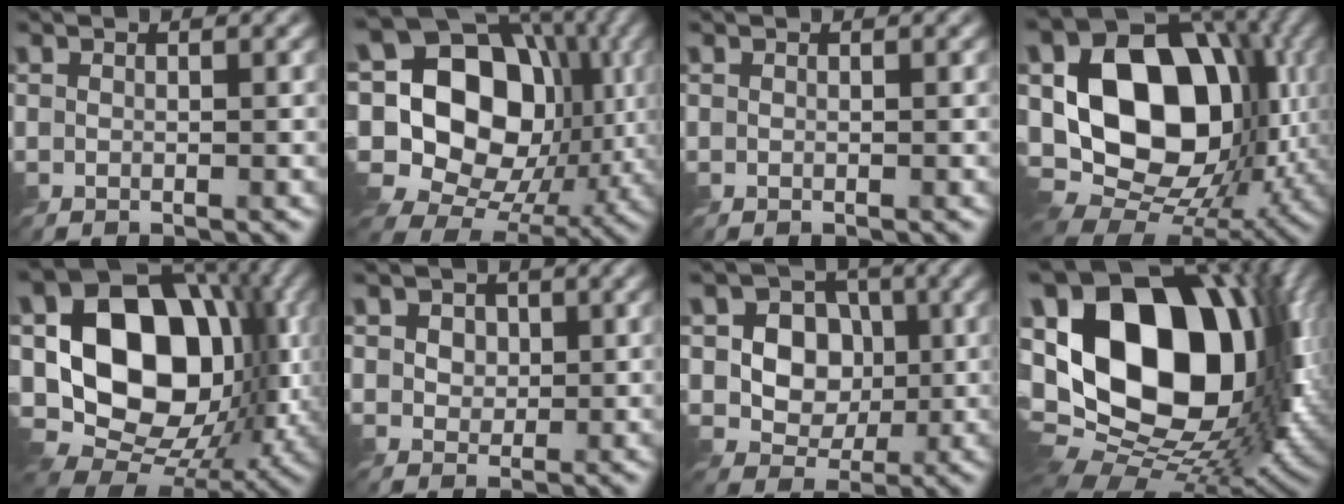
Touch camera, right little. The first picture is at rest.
{"total": 19.5, "force": [2.6, 15.3, 11.9], "torque": [-0.243, 0.042, 0.042]}
{"total": 0.0}
{"total": 17.6, "force": [0.4, 13.1, 11.8], "torque": [-0.212, -0.005, 0.019]}
{"total": 17.1, "force": [0.4, 12.7, 11.5], "torque": [-0.205, 0.000, 0.011]}
{"total": 3.2, "force": [1.1, 2.6, 1.4], "torque": [-0.034, 0.000, 0.015]}
{"total": 6.7, "force": [0.9, 5.8, 3.2], "torque": [-0.050, 0.010, 0.010]}
{"total": 20.2, "force": [2.4, 13.6, 14.8], "torque": [-0.279, 0.005, 0.062]}